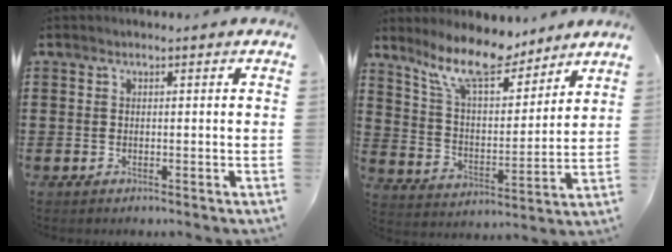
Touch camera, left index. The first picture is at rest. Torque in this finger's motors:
{"motor_torque": [0.02, -1.27, 0.12, 0.02]}